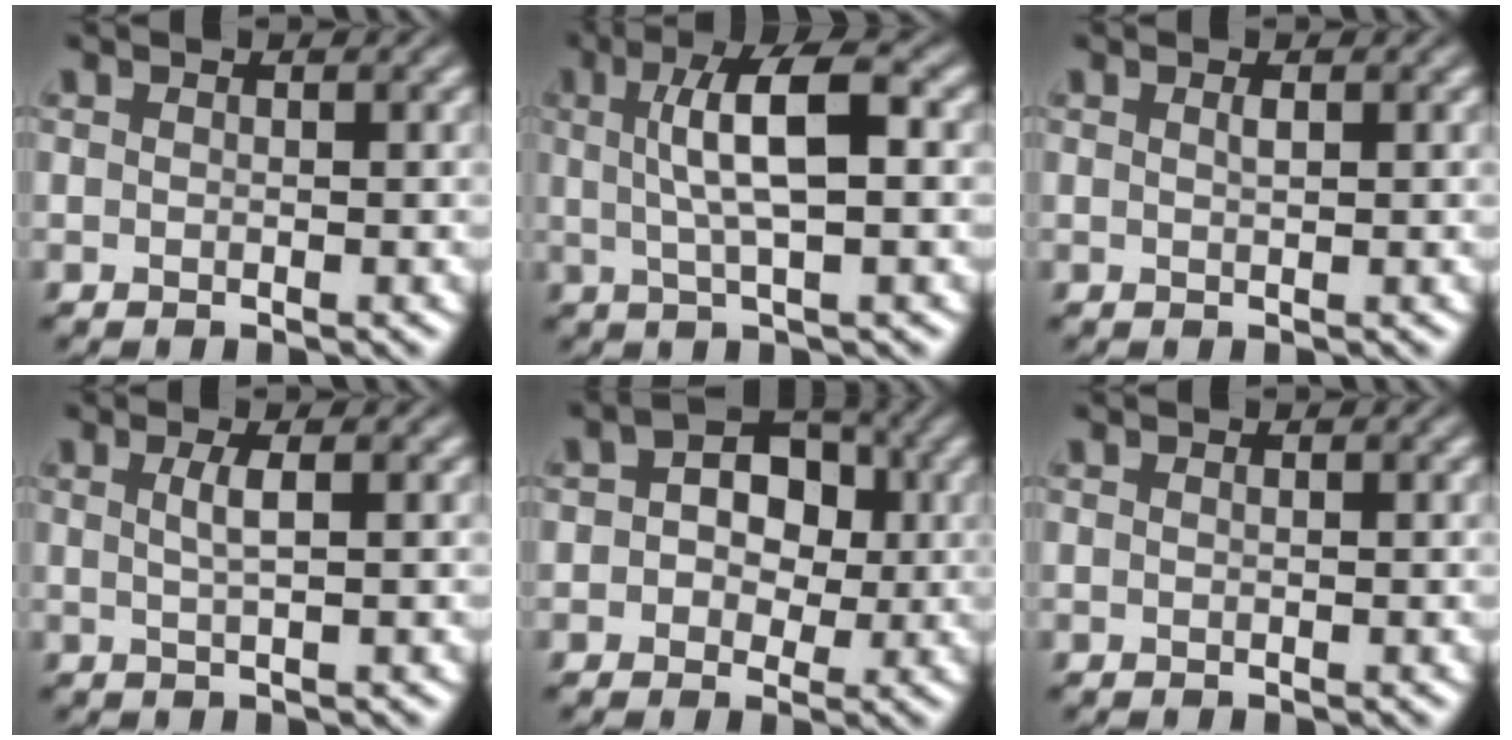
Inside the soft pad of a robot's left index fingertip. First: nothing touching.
{"total": 6.4, "force": [1.2, 1.7, 6.0], "torque": [-0.099, 0.012, 0.018]}
{"total": 0.7, "force": [0.3, 0.2, 0.6], "torque": [-0.011, 0.002, 0.005]}
{"total": 1.9, "force": [0.4, 0.5, 1.7], "torque": [-0.031, 0.001, 0.004]}
{"total": 5.5, "force": [0.6, 4.1, 3.6], "torque": [-0.034, 0.009, -0.014]}
{"total": 0.0}